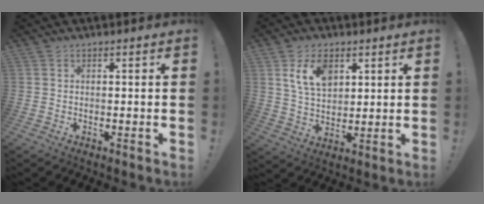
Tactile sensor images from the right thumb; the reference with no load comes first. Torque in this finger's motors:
{"motor_torque": [1.32, 1.26, 0.85, 0.36, 0.01]}